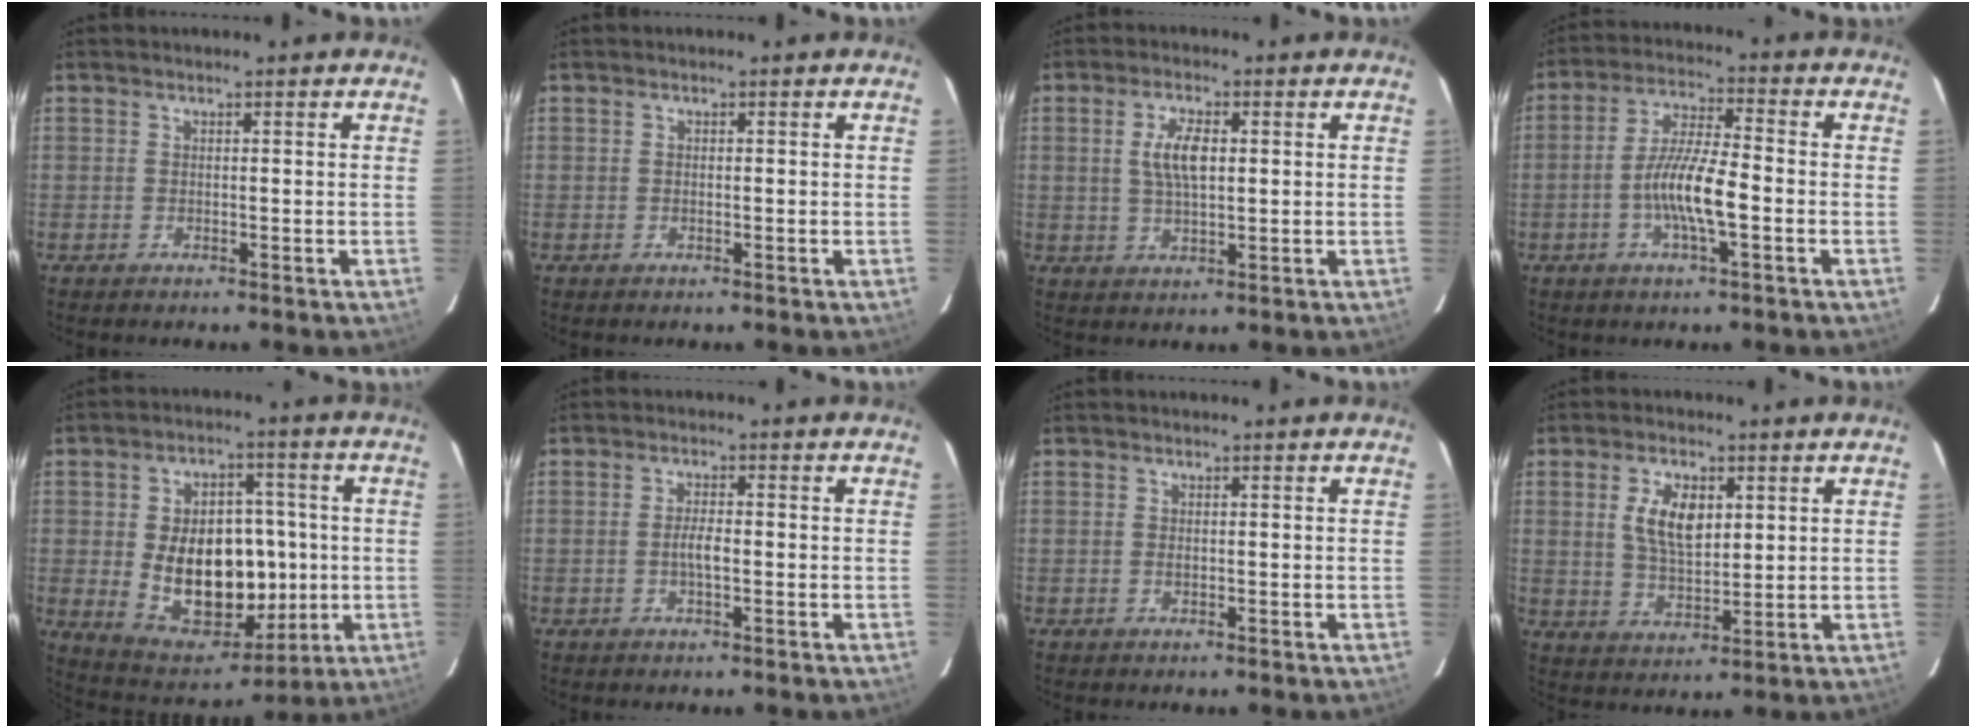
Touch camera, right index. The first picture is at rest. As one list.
[{"total": 0.0}, {"total": 5.8, "force": [1.1, 2.3, 5.2], "torque": [-0.100, 0.005, 0.022]}, {"total": 9.3, "force": [-2.7, 1.5, 8.8], "torque": [-0.173, 0.002, -0.052]}, {"total": 17.6, "force": [-1.1, 11.9, 12.9], "torque": [-0.241, 0.008, 0.012]}, {"total": 2.6, "force": [-0.6, 0.7, 2.4], "torque": [-0.047, 0.002, -0.011]}, {"total": 0.5, "force": [0.0, 0.3, 0.4], "torque": [-0.007, 0.000, 0.000]}, {"total": 7.8, "force": [2.3, 4.0, 6.3], "torque": [-0.121, 0.005, 0.048]}]